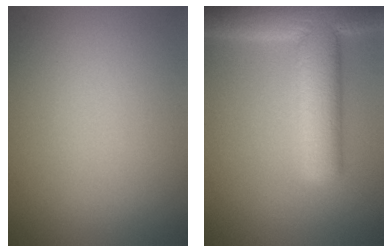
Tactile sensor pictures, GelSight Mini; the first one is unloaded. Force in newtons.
{"total": 10.2, "press": 10.2, "slide": 0.8}